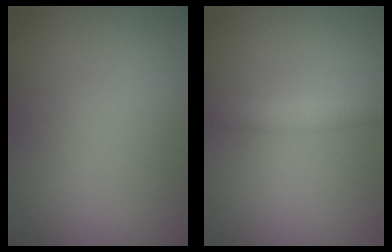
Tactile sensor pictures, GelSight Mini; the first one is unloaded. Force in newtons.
{"total": 1.3, "press": 1.3, "slide": 0.0}